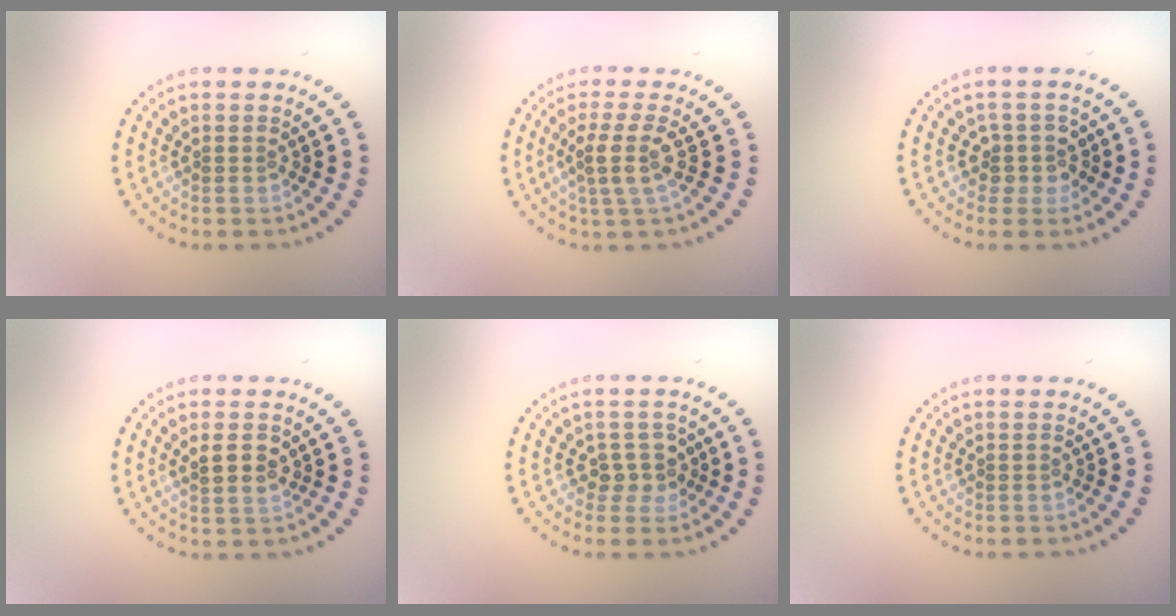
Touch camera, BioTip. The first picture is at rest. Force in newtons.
{"total": 2.8, "press": 2.1, "slide": 1.9}
{"total": 2.0, "press": 1.6, "slide": 1.2}
{"total": 2.3, "press": 2.2, "slide": 0.7}
{"total": 2.1, "press": 1.7, "slide": 1.2}
{"total": 0.0}